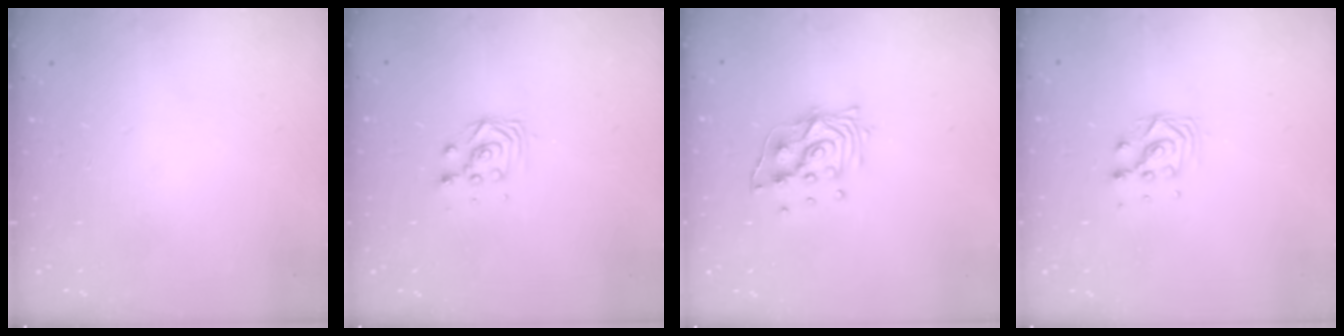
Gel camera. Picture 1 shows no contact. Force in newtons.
{"total": 3.1, "press": 3.1, "slide": 0.0}
{"total": 11.1, "press": 11.1, "slide": 1.4}
{"total": 6.8, "press": 6.8, "slide": 0.4}